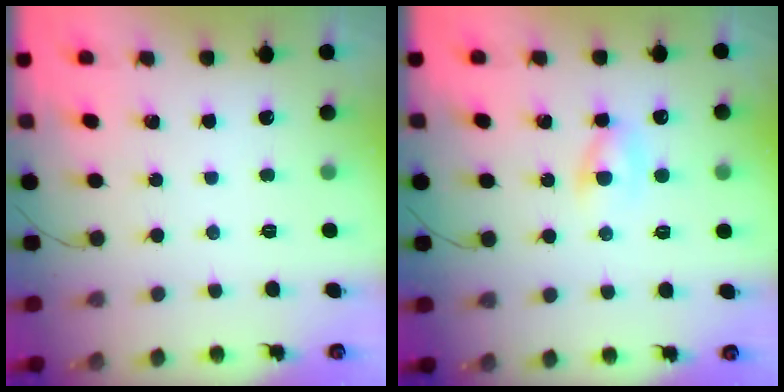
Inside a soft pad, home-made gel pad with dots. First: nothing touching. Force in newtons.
{"total": 2.2, "press": 2.0, "slide": 0.9}